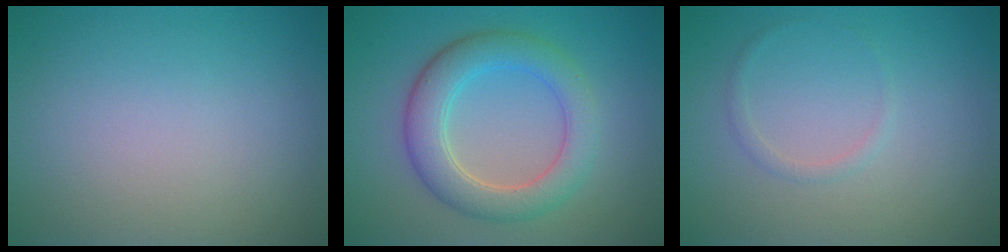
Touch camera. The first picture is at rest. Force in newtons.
{"total": 5.3, "press": 5.2, "slide": 0.5}
{"total": 0.8, "press": 0.8, "slide": 0.0}